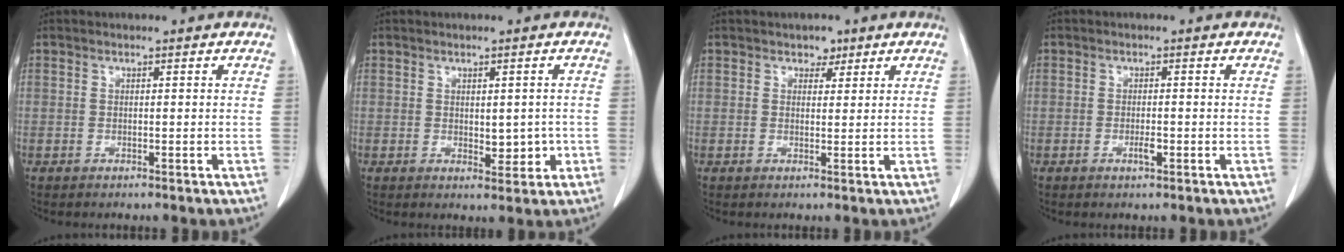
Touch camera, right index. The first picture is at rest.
{"total": 3.7, "force": [-0.4, 2.0, 3.0], "torque": [-0.033, -0.003, 0.004]}
{"total": 1.9, "force": [1.2, 1.4, 0.6], "torque": [-0.002, 0.000, 0.013]}
{"total": 1.7, "force": [-0.7, 0.3, 1.5], "torque": [-0.028, -0.001, -0.010]}